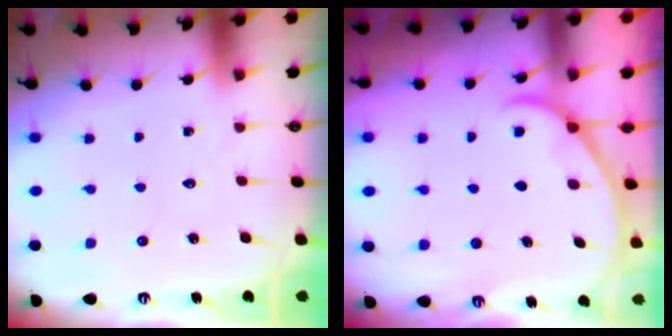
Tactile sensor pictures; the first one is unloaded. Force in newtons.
{"total": 1.7, "press": 1.6, "slide": 0.2}